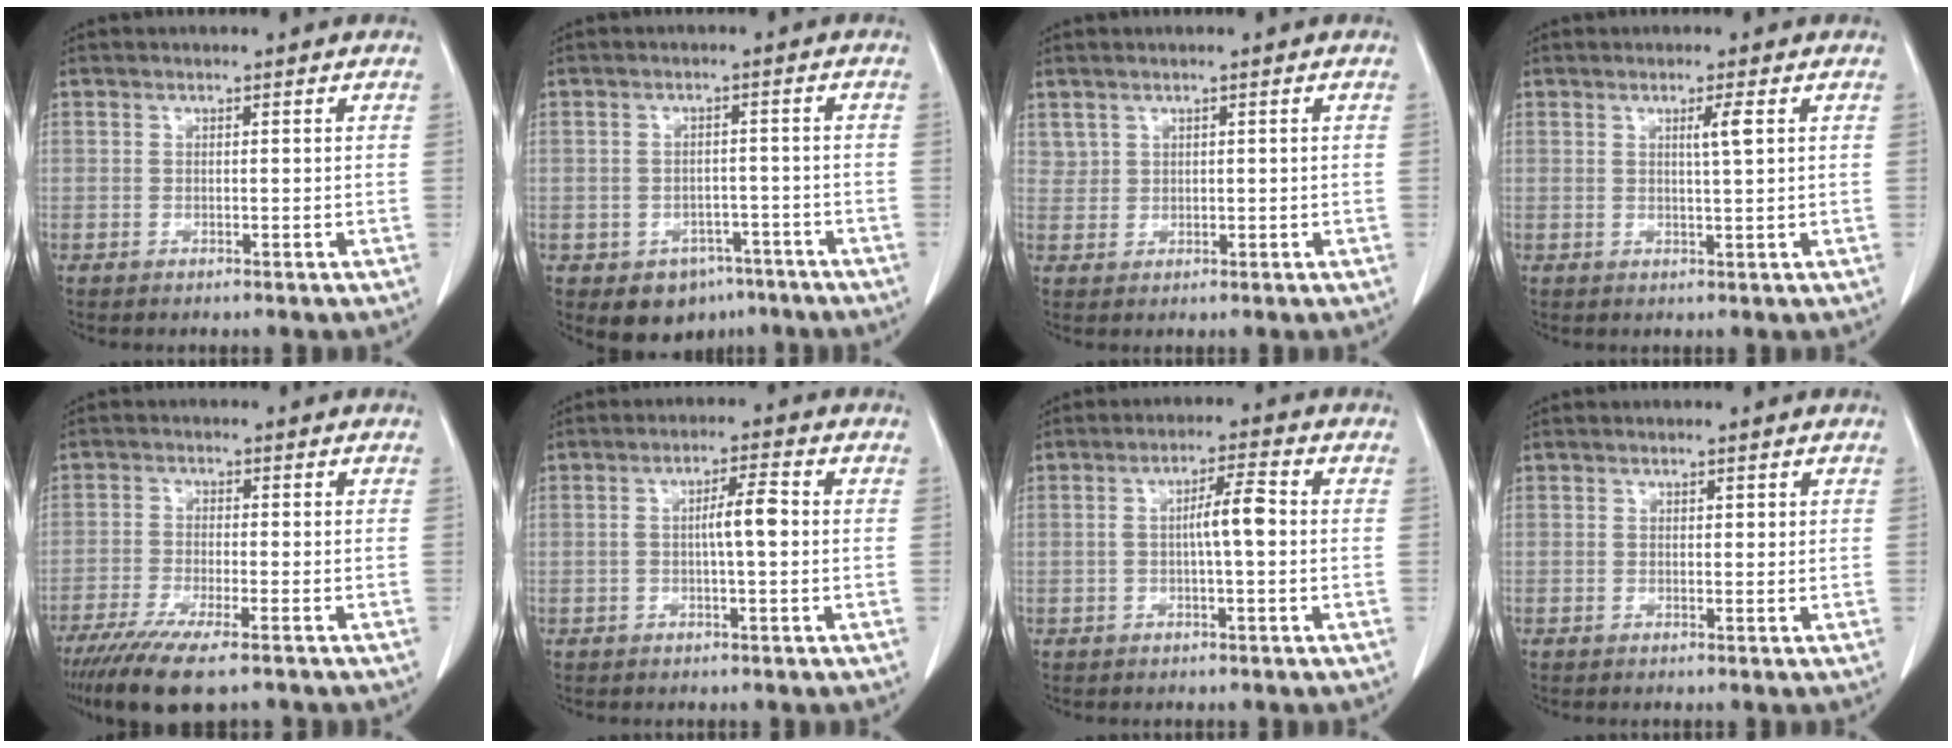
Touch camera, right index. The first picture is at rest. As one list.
[{"total": 6.9, "force": [-4.4, 4.8, 2.2], "torque": [-0.017, 0.011, -0.053]}, {"total": 1.6, "force": [1.0, 1.2, 0.2], "torque": [0.002, 0.005, 0.020]}, {"total": 2.3, "force": [0.8, -0.3, 2.1], "torque": [-0.036, -0.003, 0.014]}, {"total": 10.8, "force": [-8.0, 1.6, 7.1], "torque": [-0.111, -0.023, -0.125]}, {"total": 4.4, "force": [-0.1, 0.5, 4.4], "torque": [-0.076, 0.012, -0.002]}, {"total": 5.0, "force": [-0.2, 0.6, 4.9], "torque": [-0.085, 0.014, -0.003]}, {"total": 0.7, "force": [0.3, 0.4, 0.5], "torque": [-0.004, -0.001, 0.005]}]